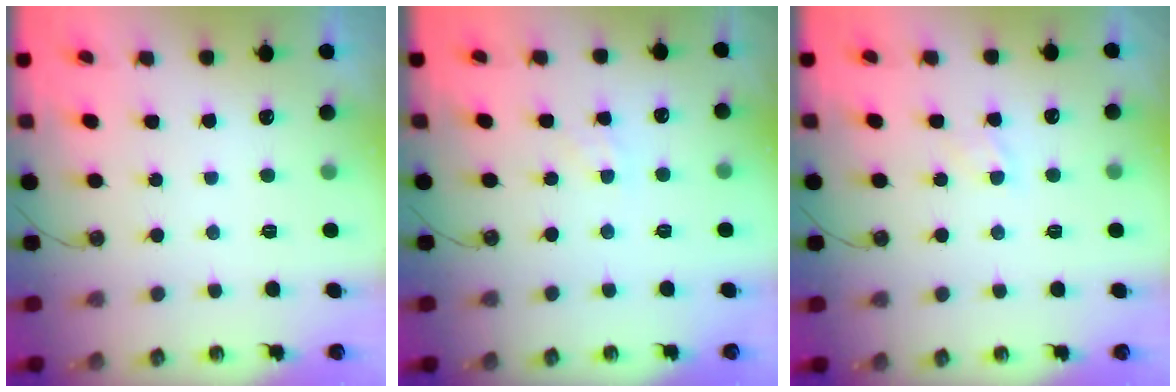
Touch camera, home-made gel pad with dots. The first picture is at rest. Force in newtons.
{"total": 2.4, "press": 2.4, "slide": 0.4}
{"total": 3.3, "press": 3.3, "slide": 0.5}